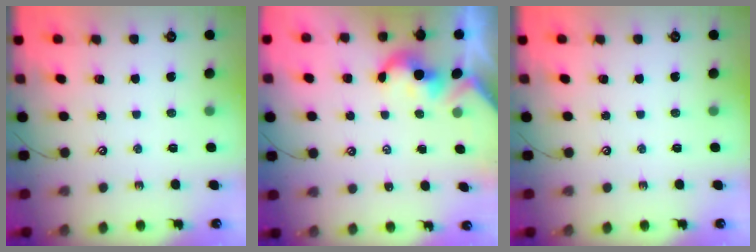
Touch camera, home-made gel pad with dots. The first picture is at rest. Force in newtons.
{"total": 2.0, "press": 2.0, "slide": 0.4}
{"total": 0.0}